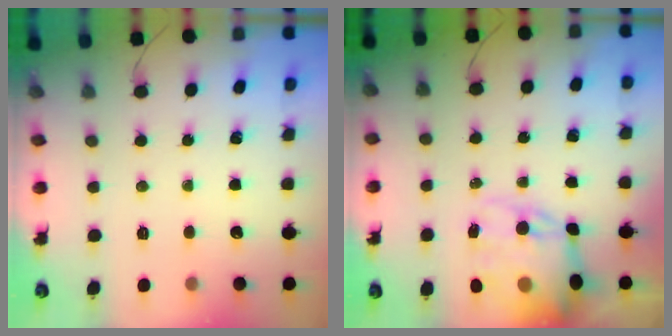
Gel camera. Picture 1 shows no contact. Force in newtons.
{"total": 14.9, "press": 14.6, "slide": 3.1}